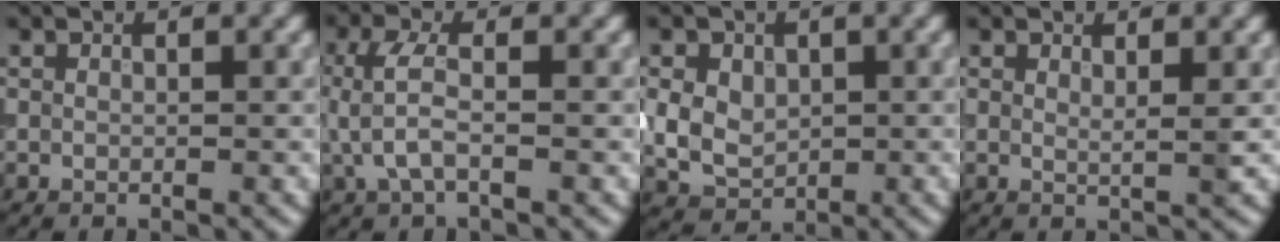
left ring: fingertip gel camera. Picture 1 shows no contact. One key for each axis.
{"total": 3.1, "fx": -0.4, "fy": 1.2, "fz": 2.8, "tx": -0.067, "ty": 0.003, "tz": -0.011}
{"total": 5.1, "fx": 0.4, "fy": 4.0, "fz": 3.1, "tx": -0.063, "ty": 0.007, "tz": 0.010}
{"total": 1.1, "fx": 0.7, "fy": 0.2, "fz": 0.8, "tx": -0.008, "ty": -0.002, "tz": 0.009}